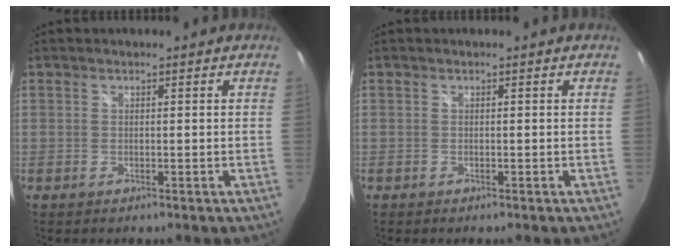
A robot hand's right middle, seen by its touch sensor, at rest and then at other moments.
{"total": 0.0}